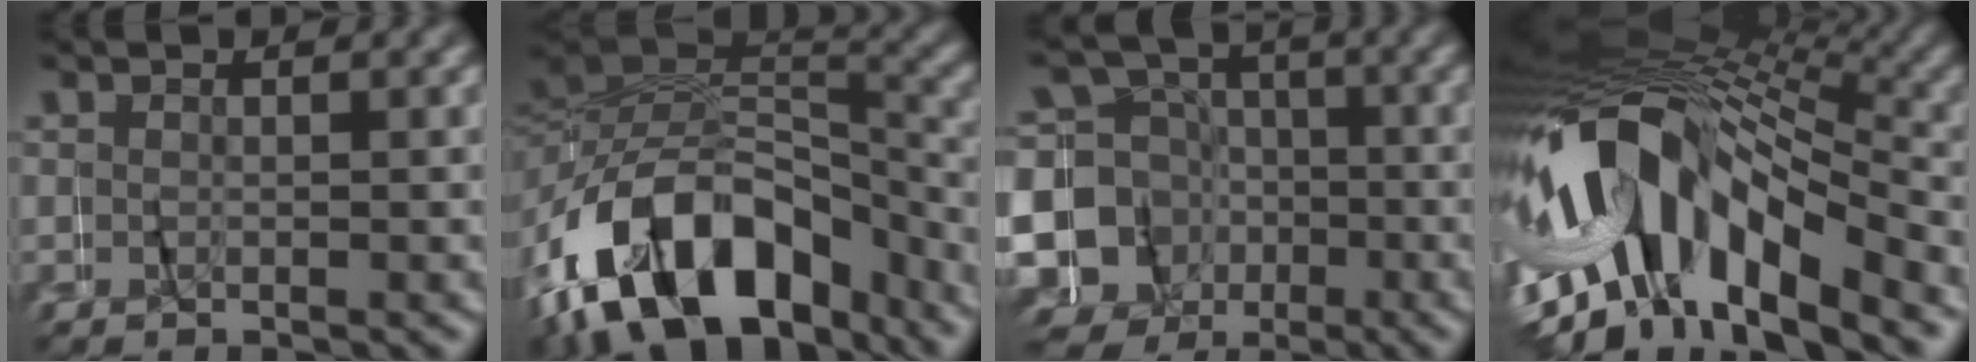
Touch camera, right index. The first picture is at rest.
{"total": 14.4, "force": [-6.2, 9.3, 9.0], "torque": [-0.188, -0.033, -0.083]}
{"total": 14.2, "force": [-4.1, 13.1, 3.8], "torque": [-0.104, -0.056, -0.070]}
{"total": 17.9, "force": [-2.4, 12.5, 12.7], "torque": [-0.248, 0.015, -0.048]}